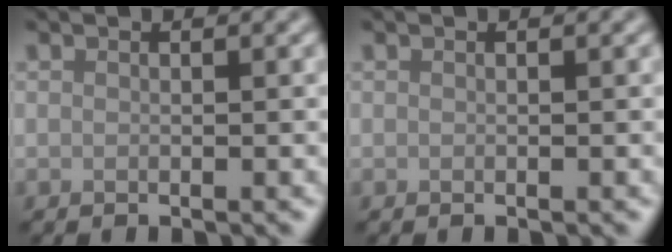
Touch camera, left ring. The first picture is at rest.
{"total": 0.0}